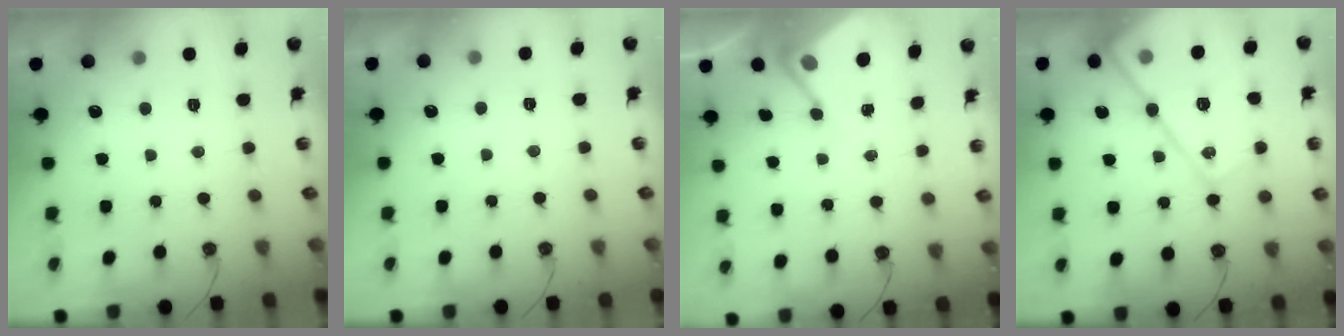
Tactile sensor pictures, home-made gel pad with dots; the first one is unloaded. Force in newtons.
{"total": 2.7, "press": 2.7, "slide": 0.5}
{"total": 5.9, "press": 5.8, "slide": 0.7}
{"total": 18.3, "press": 18.3, "slide": 1.4}